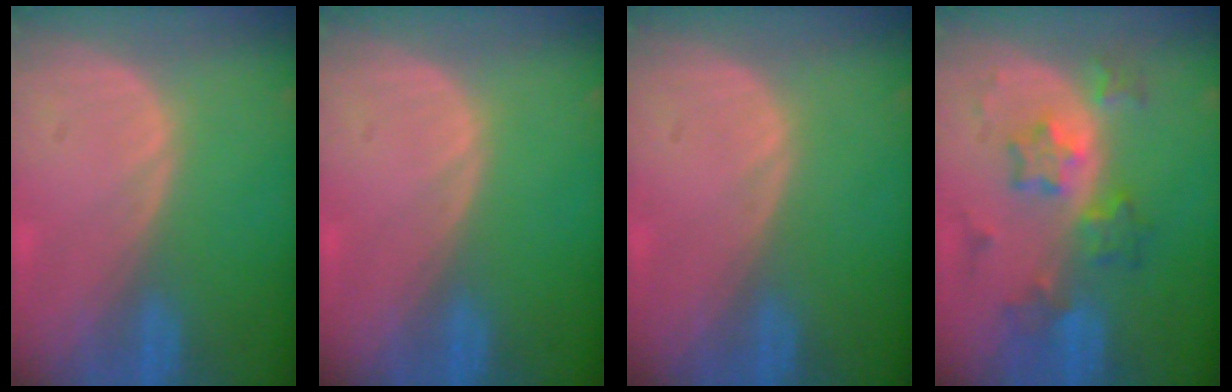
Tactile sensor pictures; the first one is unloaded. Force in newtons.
{"total": 0.0}
{"total": 0.0}
{"total": 6.6, "press": 6.6, "slide": 0.1}